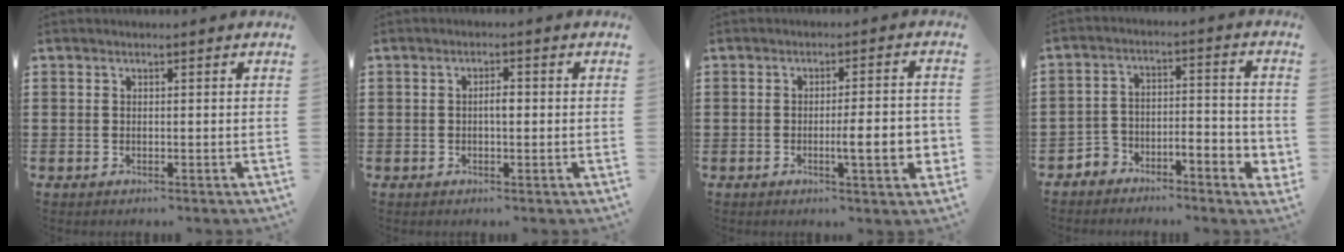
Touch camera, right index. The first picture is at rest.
{"total": 1.9, "force": [-0.1, 0.7, 1.8], "torque": [-0.033, 0.002, -0.003]}
{"total": 7.1, "force": [-1.6, 1.2, 6.8], "torque": [-0.091, -0.009, -0.028]}
{"total": 4.2, "force": [-3.8, 1.5, 1.1], "torque": [-0.022, 0.006, -0.078]}